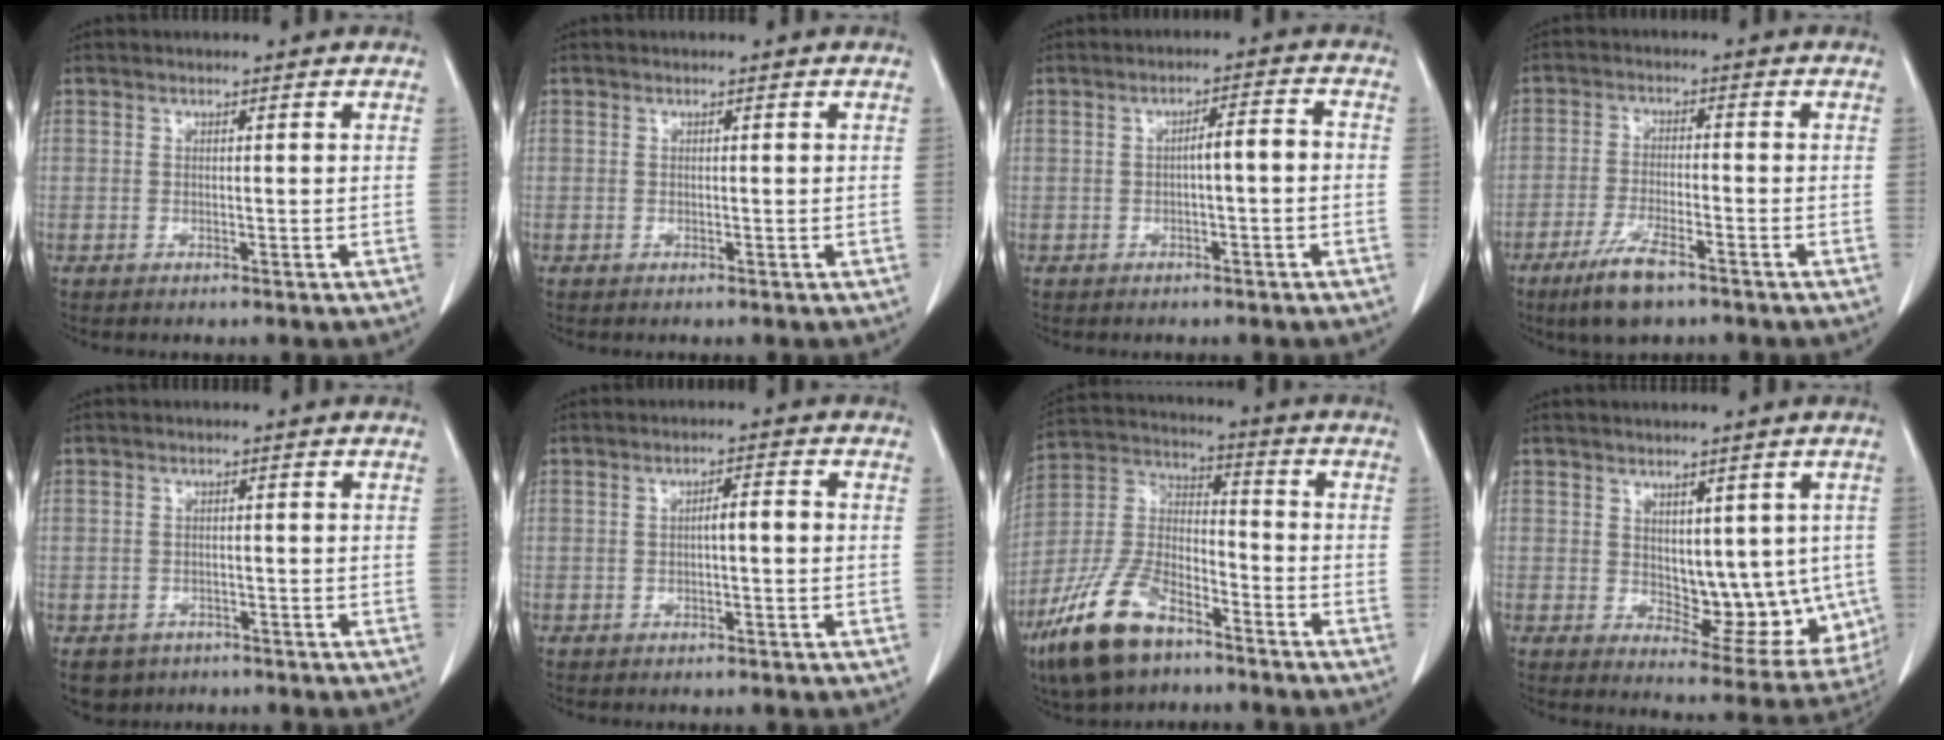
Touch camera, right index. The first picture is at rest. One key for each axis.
{"total": 0.0}
{"total": 3.4, "fx": -0.7, "fy": 0.5, "fz": 3.3, "tx": -0.049, "ty": 0.013, "tz": -0.009}
{"total": 7.3, "fx": -4.9, "fy": 1.4, "fz": 5.2, "tx": -0.111, "ty": -0.016, "tz": -0.083}
{"total": 3.8, "fx": -2.5, "fy": 2.9, "fz": 0.5, "tx": -0.010, "ty": 0.002, "tz": -0.033}
{"total": 2.5, "fx": -0.3, "fy": 0.4, "fz": 2.4, "tx": -0.038, "ty": 0.005, "tz": -0.005}
{"total": 15.0, "fx": -9.8, "fy": 6.1, "fz": 9.6, "tx": -0.214, "ty": -0.007, "tz": -0.186}
{"total": 10.7, "fx": 0.4, "fy": 5.9, "fz": 8.9, "tx": -0.095, "ty": -0.003, "tz": 0.026}